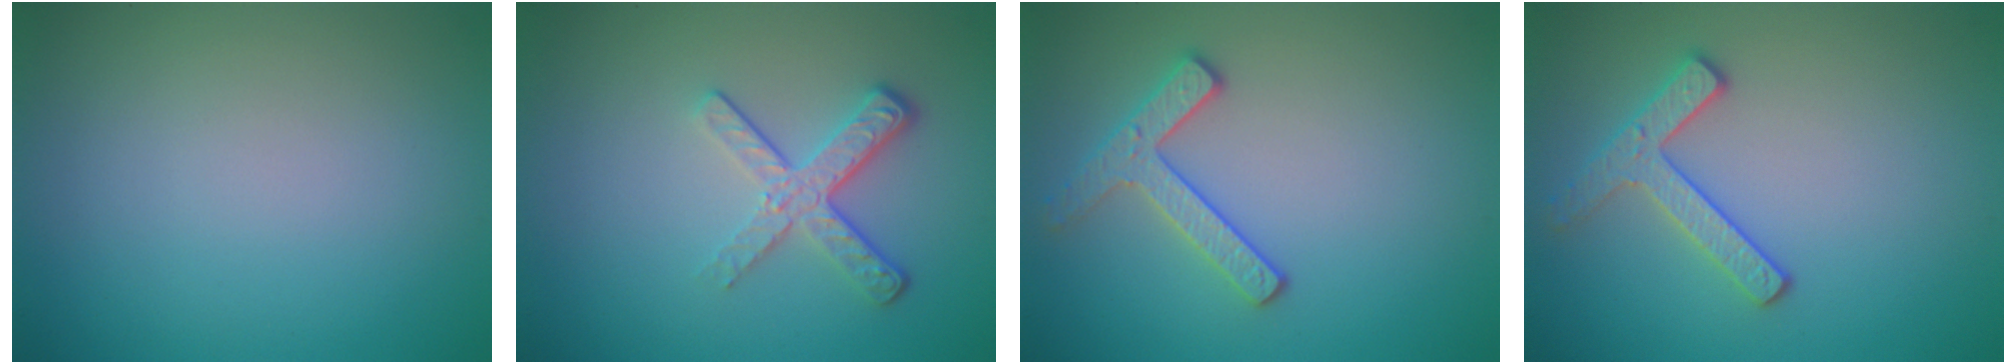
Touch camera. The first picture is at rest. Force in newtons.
{"total": 3.5, "press": 2.5, "slide": 2.5}
{"total": 2.5, "press": 2.4, "slide": 0.5}
{"total": 2.5, "press": 2.4, "slide": 0.5}